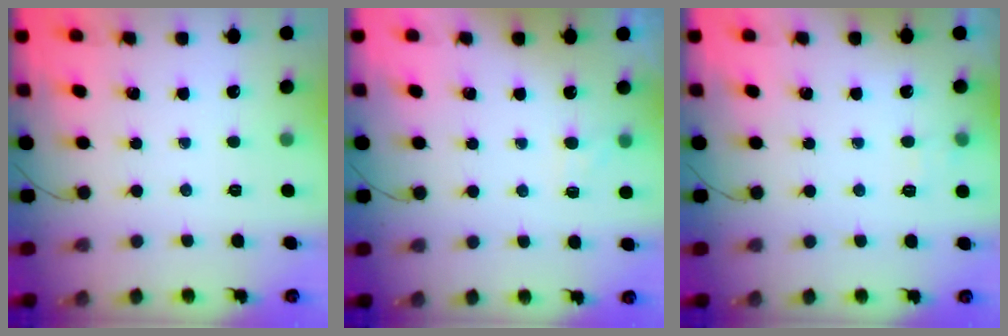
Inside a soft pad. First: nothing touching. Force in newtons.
{"total": 4.9, "press": 4.6, "slide": 1.5}
{"total": 4.0, "press": 3.5, "slide": 2.0}